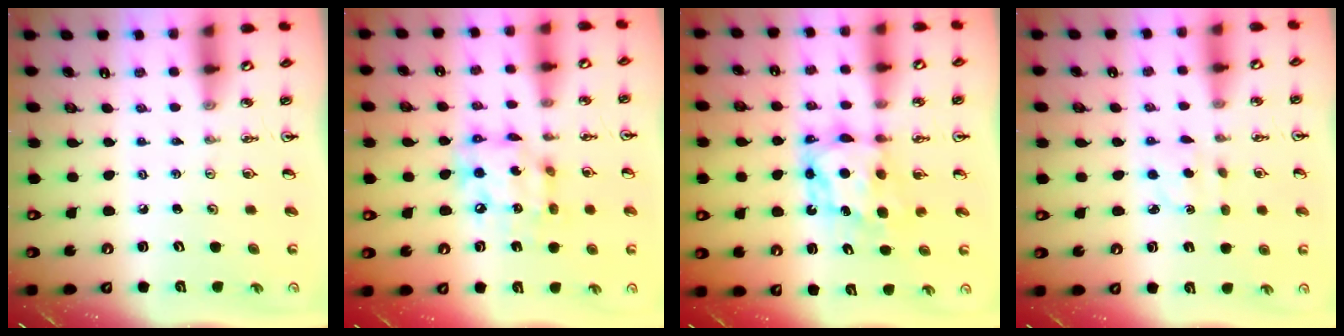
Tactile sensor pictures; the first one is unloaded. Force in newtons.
{"total": 13.3, "press": 13.2, "slide": 1.4}
{"total": 6.7, "press": 6.7, "slide": 0.6}
{"total": 2.3, "press": 2.1, "slide": 0.8}